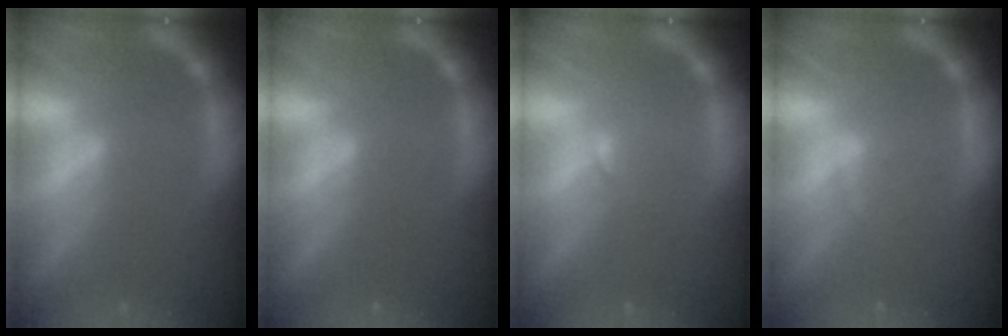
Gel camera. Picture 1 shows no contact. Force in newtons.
{"total": 0.0}
{"total": 1.0}
{"total": 1.4}